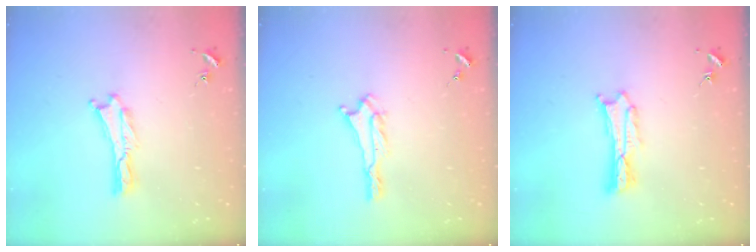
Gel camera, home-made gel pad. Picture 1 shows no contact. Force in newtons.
{"total": 1.0, "press": 1.0, "slide": 0.1}
{"total": 1.8, "press": 1.8, "slide": 0.3}